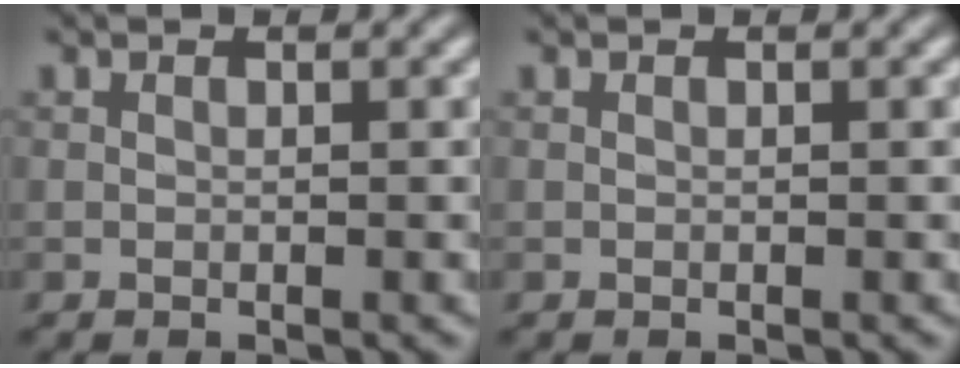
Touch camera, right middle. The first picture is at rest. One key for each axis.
{"total": 0.0}